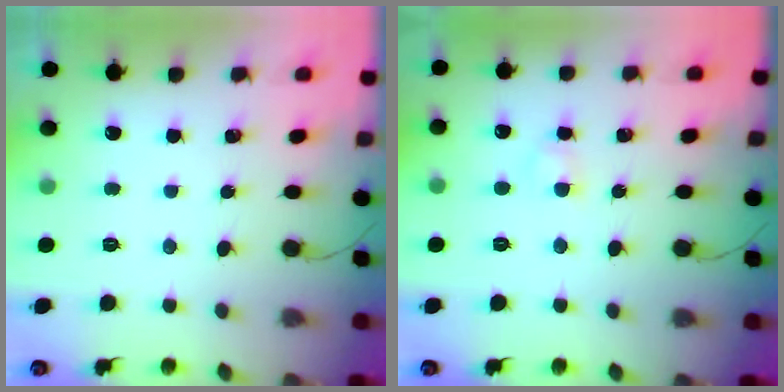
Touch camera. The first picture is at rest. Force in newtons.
{"total": 2.7, "press": 2.4, "slide": 1.2}